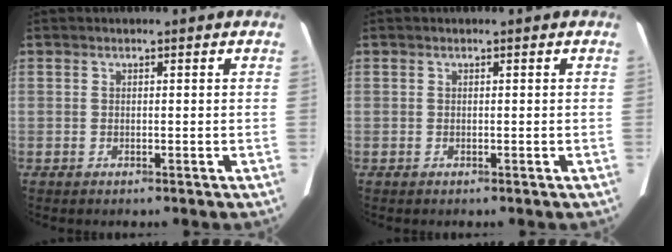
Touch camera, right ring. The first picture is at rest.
{"total": 0.0}